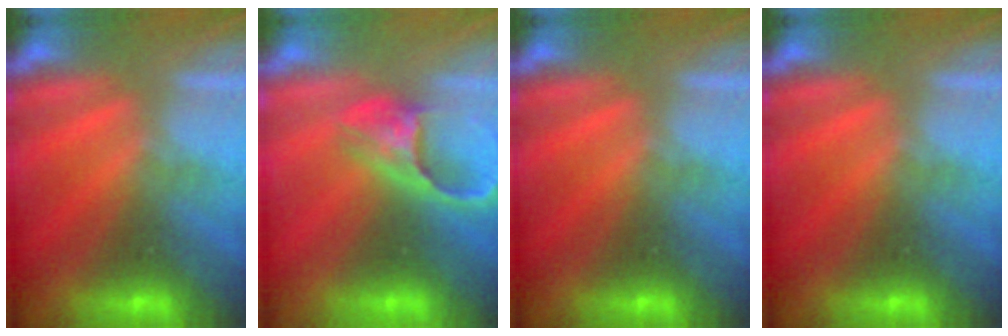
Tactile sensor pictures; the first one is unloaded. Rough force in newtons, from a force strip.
{"total": 4.8}
{"total": 0.0}
{"total": 0.0}